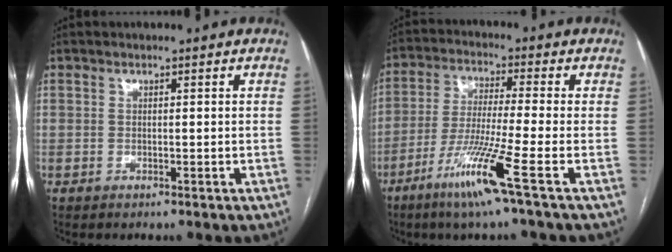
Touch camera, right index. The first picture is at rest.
{"total": 10.6, "force": [-5.5, -1.6, 8.9], "torque": [-0.174, -0.029, -0.111]}